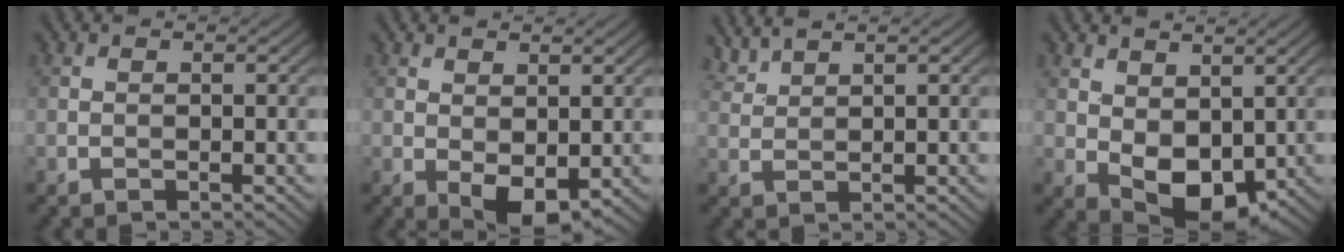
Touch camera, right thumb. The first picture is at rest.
{"total": 4.4, "force": [0.0, 2.4, 3.7], "torque": [-0.072, -0.007, 0.007]}
{"total": 2.6, "force": [2.4, 0.2, 0.9], "torque": [-0.026, 0.007, 0.056]}
{"total": 6.9, "force": [1.3, 4.4, 5.2], "torque": [-0.107, -0.010, 0.028]}